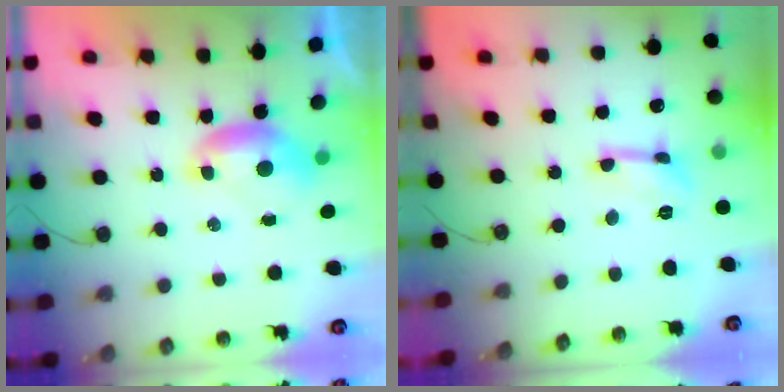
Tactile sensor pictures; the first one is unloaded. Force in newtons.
{"total": 0.0}